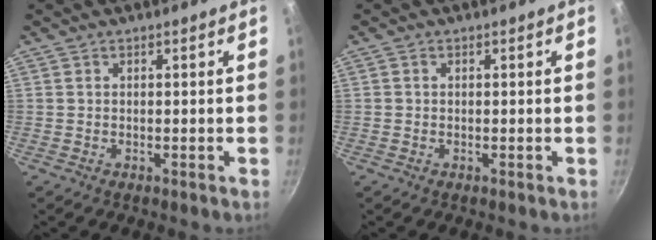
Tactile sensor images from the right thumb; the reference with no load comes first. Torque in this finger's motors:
{"motor_torque": [0.12, 0.03, 0.11, 0.37, 0.01]}